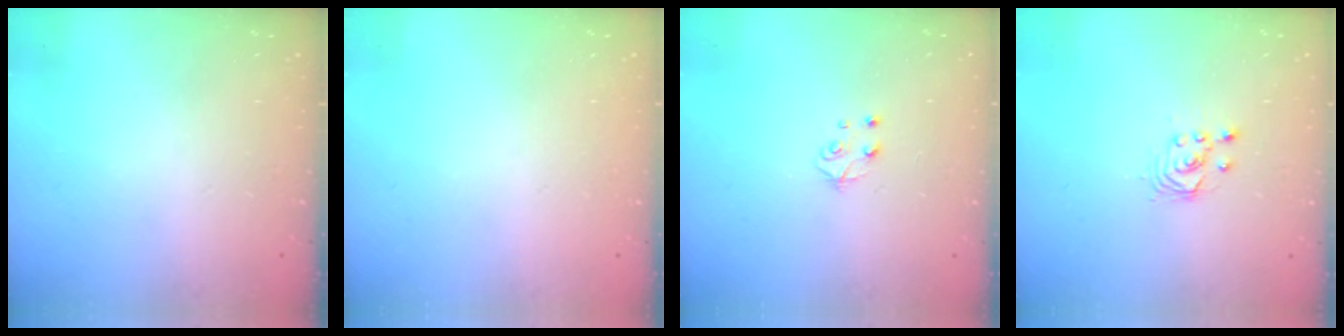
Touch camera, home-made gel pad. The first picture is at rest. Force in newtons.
{"total": 0.0}
{"total": 4.9, "press": 4.8, "slide": 0.6}
{"total": 2.5, "press": 2.5, "slide": 0.2}